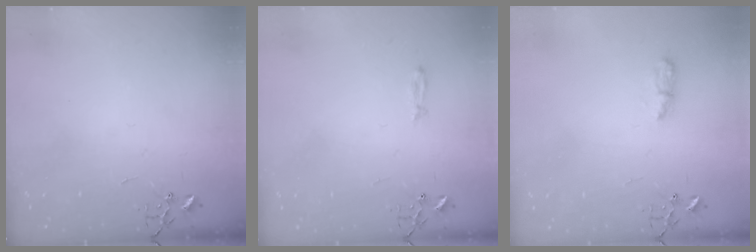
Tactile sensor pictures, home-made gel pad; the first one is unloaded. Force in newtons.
{"total": 3.5, "press": 3.5, "slide": 0.5}
{"total": 6.1, "press": 6.1, "slide": 0.5}